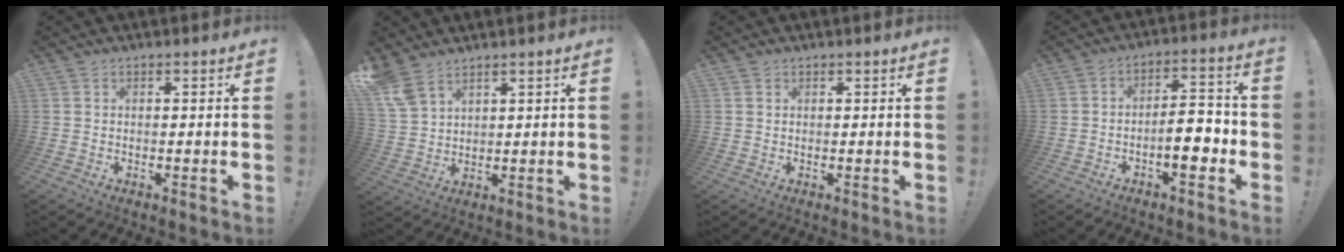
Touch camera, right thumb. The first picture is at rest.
{"total": 7.2, "force": [5.3, 3.2, 3.5], "torque": [-0.077, -0.019, 0.108]}
{"total": 0.6, "force": [0.5, 0.3, 0.2], "torque": [0.002, -0.002, 0.008]}
{"total": 9.8, "force": [-3.3, 3.5, 8.6], "torque": [-0.126, 0.016, -0.059]}